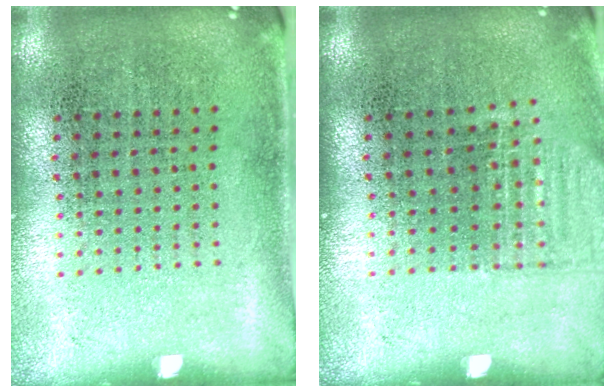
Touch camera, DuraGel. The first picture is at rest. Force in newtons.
{"total": 0.9, "press": 0.9, "slide": 0.3}